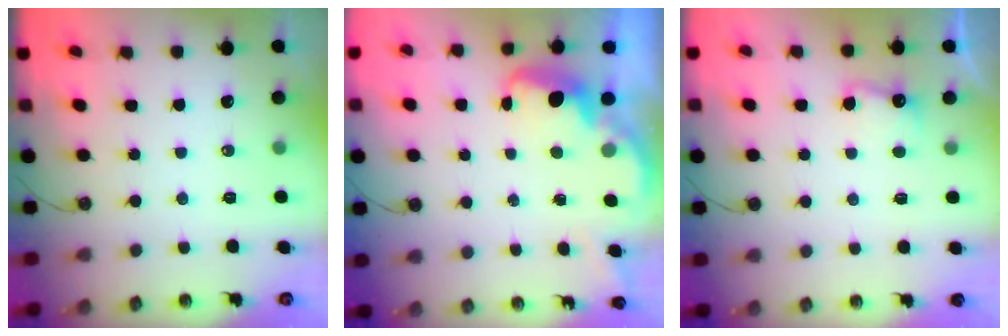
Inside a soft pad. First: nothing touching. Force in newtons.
{"total": 2.5, "press": 2.5, "slide": 0.4}
{"total": 3.0, "press": 2.8, "slide": 0.9}